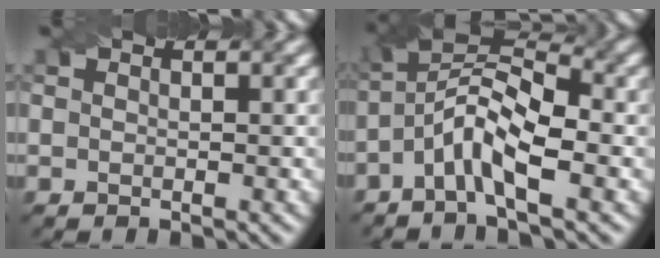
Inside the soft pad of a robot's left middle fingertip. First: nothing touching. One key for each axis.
{"total": 6.2, "fx": -2.1, "fy": 1.9, "fz": 5.5, "tx": -0.105, "ty": 0.018, "tz": -0.049}